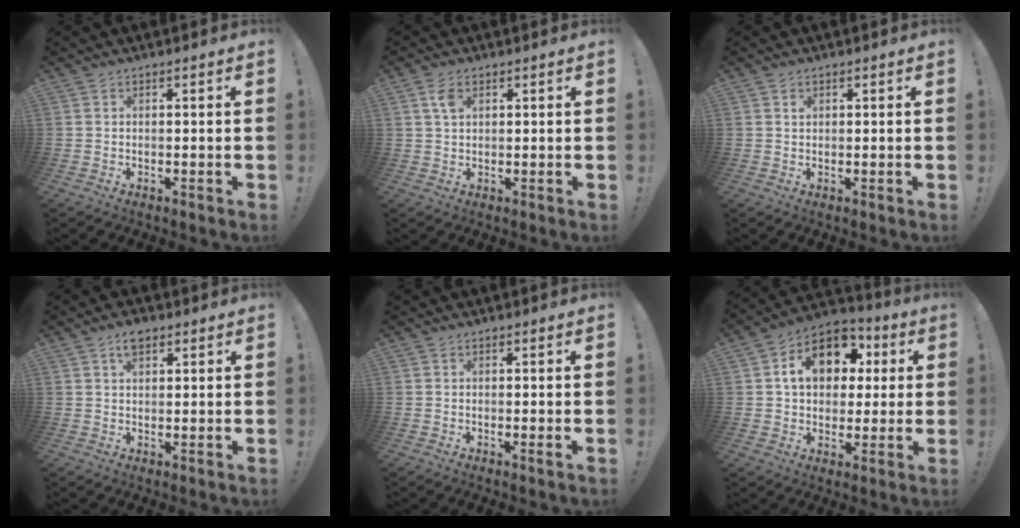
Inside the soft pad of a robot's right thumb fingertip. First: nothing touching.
{"total": 3.9, "force": [1.7, 2.1, 2.8], "torque": [-0.048, -0.001, 0.029]}
{"total": 0.7, "force": [0.4, 0.6, 0.0], "torque": [0.002, -0.001, 0.009]}
{"total": 4.0, "force": [2.2, 2.3, 2.4], "torque": [-0.045, 0.001, 0.040]}
{"total": 1.0, "force": [0.1, -0.1, 1.0], "torque": [-0.018, -0.001, 0.002]}
{"total": 15.0, "force": [4.5, 11.1, 9.0], "torque": [-0.137, -0.004, 0.085]}